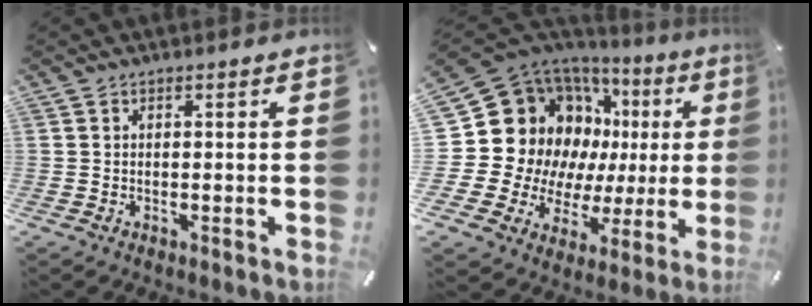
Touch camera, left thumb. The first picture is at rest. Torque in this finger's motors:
{"motor_torque": [0.84, 0.79, 0.44, 0.04, 0.25]}